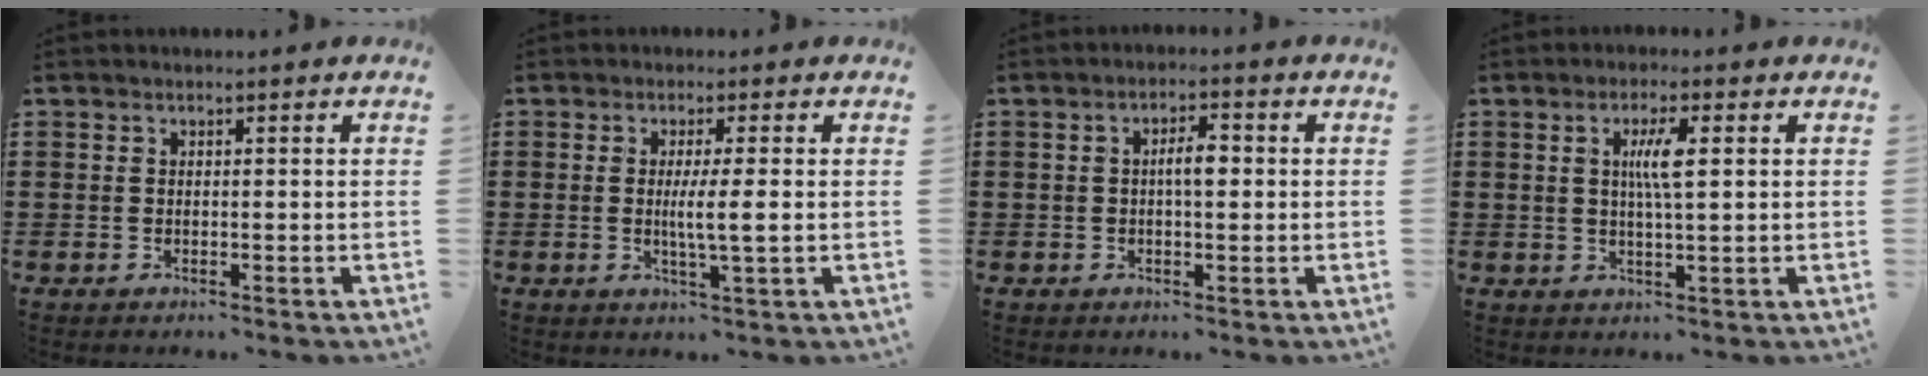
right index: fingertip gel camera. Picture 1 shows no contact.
{"total": 3.8, "force": [0.0, -0.1, 3.8], "torque": [-0.069, -0.008, -0.004]}
{"total": 3.5, "force": [0.2, 1.2, 3.3], "torque": [-0.063, 0.004, 0.000]}
{"total": 4.1, "force": [0.8, 0.6, 4.0], "torque": [-0.080, 0.002, 0.010]}